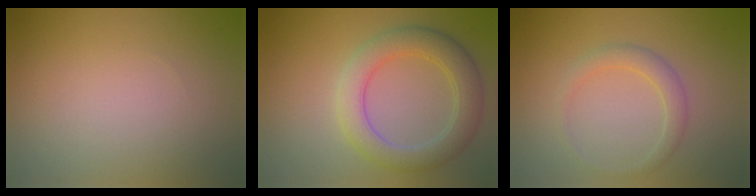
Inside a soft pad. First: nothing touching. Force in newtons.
{"total": 4.6, "press": 4.6, "slide": 0.1}
{"total": 1.8, "press": 1.8, "slide": 0.2}